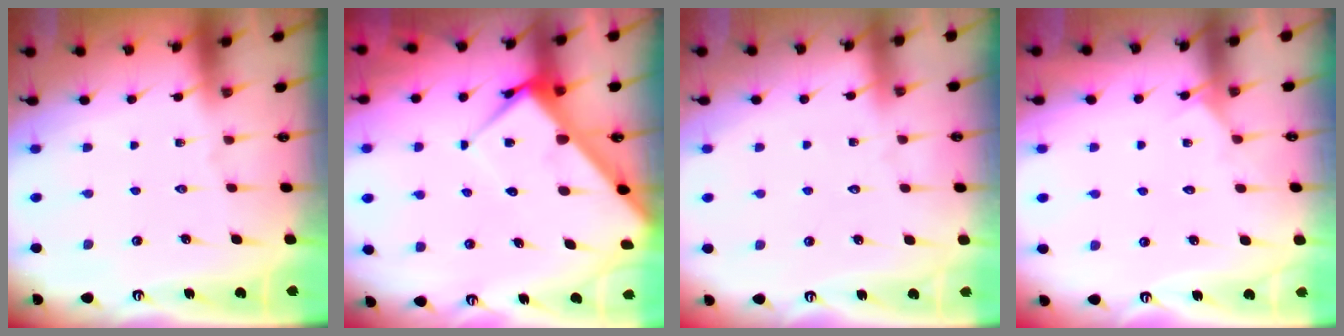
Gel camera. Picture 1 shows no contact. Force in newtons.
{"total": 7.3, "press": 7.3, "slide": 0.6}
{"total": 2.8, "press": 2.8, "slide": 0.4}
{"total": 4.3, "press": 4.3, "slide": 0.5}